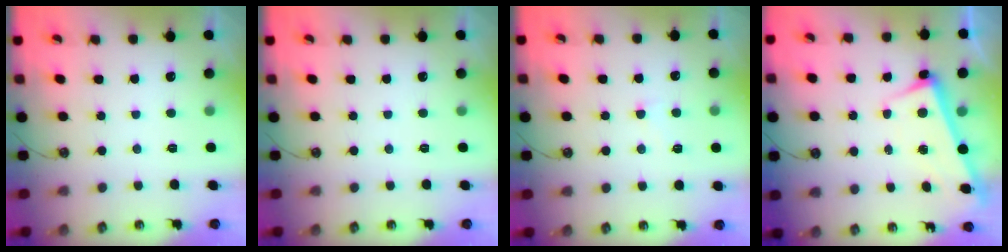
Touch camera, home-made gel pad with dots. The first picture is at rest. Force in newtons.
{"total": 0.0}
{"total": 1.5, "press": 1.4, "slide": 0.6}
{"total": 2.5, "press": 2.4, "slide": 0.7}